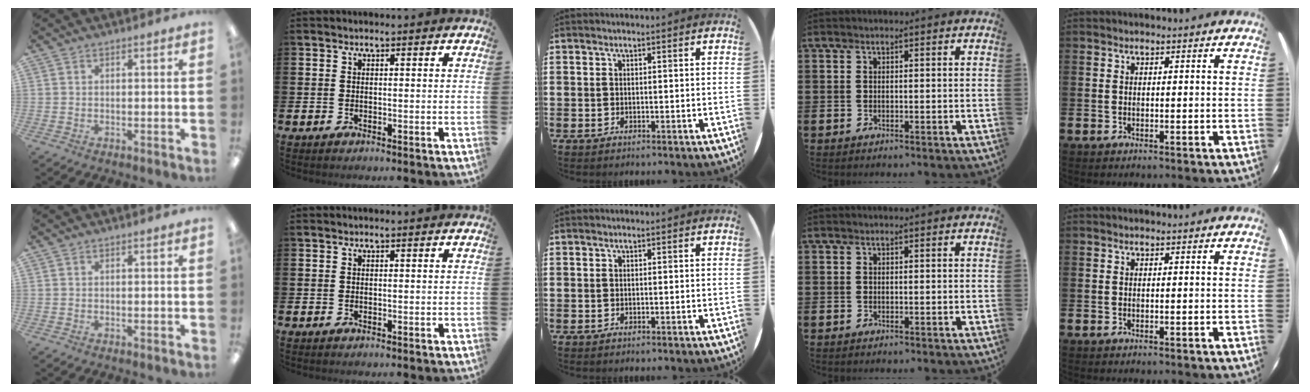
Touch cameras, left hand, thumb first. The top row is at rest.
{}